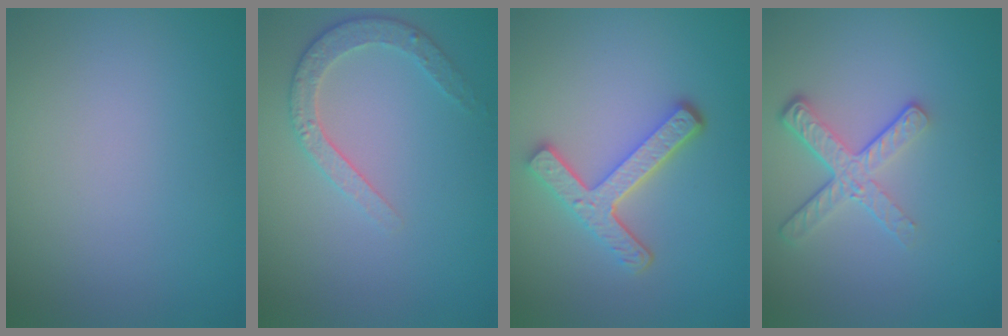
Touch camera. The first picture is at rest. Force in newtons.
{"total": 2.6, "press": 2.5, "slide": 0.8}
{"total": 4.5, "press": 3.4, "slide": 3.0}
{"total": 3.9, "press": 2.7, "slide": 2.8}